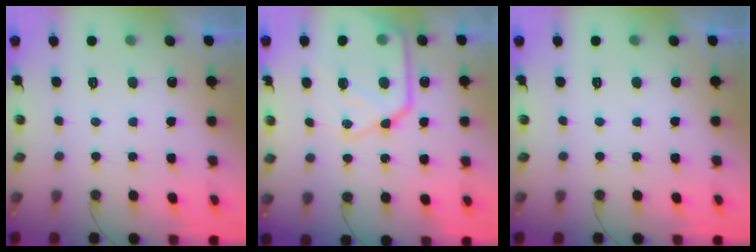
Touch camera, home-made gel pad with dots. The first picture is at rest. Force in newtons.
{"total": 17.8, "press": 17.7, "slide": 1.8}
{"total": 0.0}